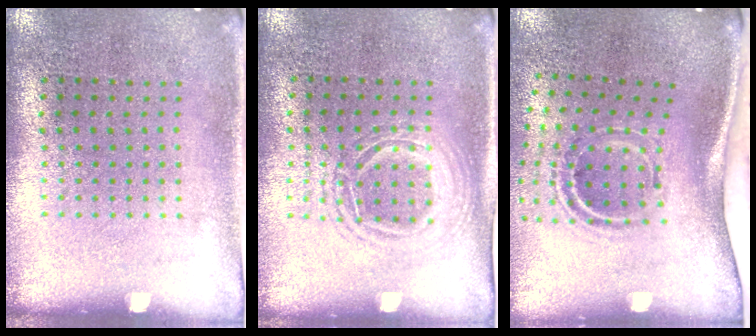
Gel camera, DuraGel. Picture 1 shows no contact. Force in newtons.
{"total": 1.3, "press": 1.3, "slide": 0.4}
{"total": 2.2, "press": 1.2, "slide": 1.8}